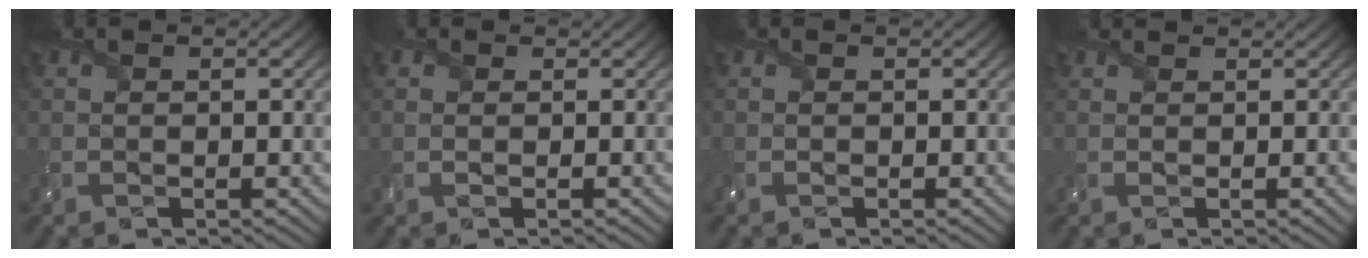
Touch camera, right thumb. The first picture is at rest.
{"total": 1.5, "force": [0.2, 1.2, 0.8], "torque": [-0.017, -0.002, 0.003]}
{"total": 0.0}
{"total": 2.1, "force": [1.4, 0.4, 1.5], "torque": [-0.034, 0.003, 0.020]}